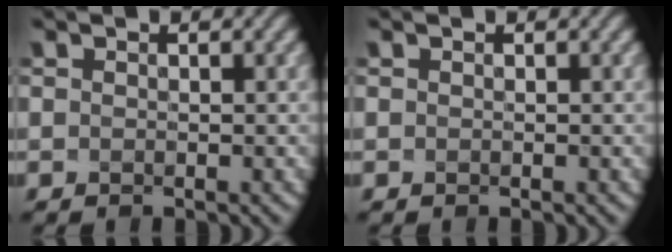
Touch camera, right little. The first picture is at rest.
{"total": 0.0}